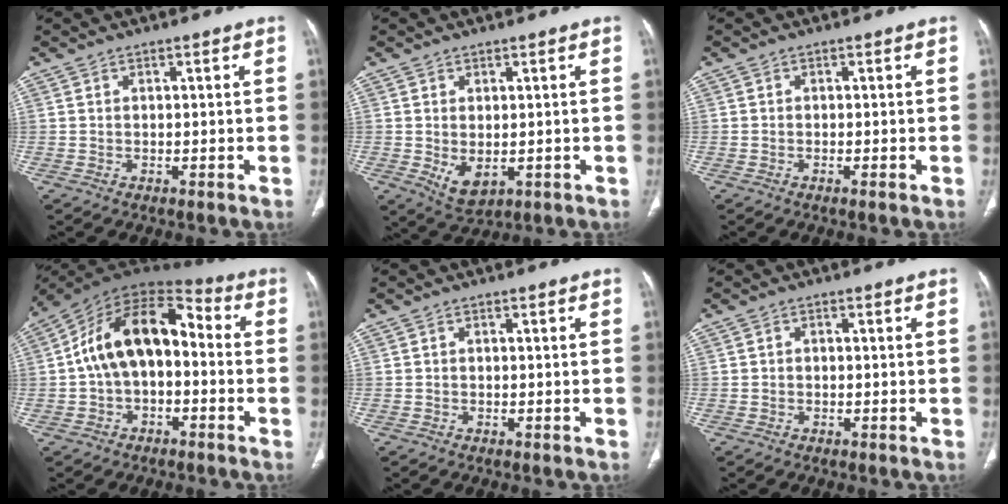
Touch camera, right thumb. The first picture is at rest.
{"total": 5.1, "force": [-0.8, 3.0, 4.0], "torque": [-0.066, -0.010, 0.003]}
{"total": 0.7, "force": [-0.4, 0.0, 0.6], "torque": [-0.014, -0.001, -0.007]}
{"total": 15.7, "force": [-0.4, 9.6, 12.4], "torque": [-0.188, 0.056, -0.019]}
{"total": 0.0}
{"total": 0.7, "force": [-0.1, 0.6, 0.4], "torque": [-0.002, 0.003, -0.005]}